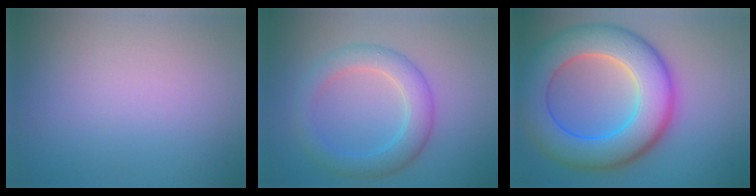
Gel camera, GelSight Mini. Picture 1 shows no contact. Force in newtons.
{"total": 4.3, "press": 4.3, "slide": 0.2}
{"total": 11.3, "press": 11.3, "slide": 0.2}